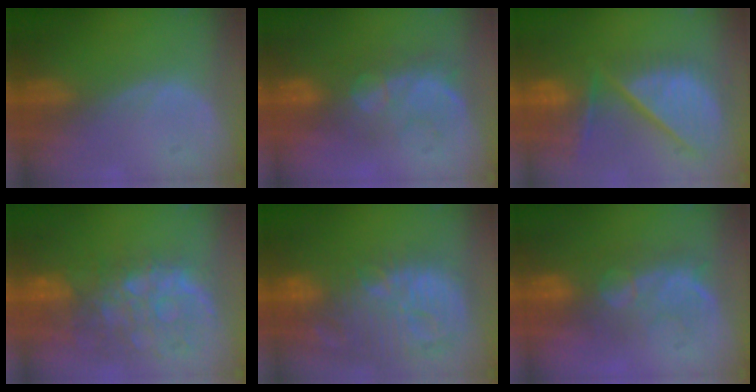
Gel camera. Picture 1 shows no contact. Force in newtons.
{"total": 8.2, "press": 7.6, "slide": 2.9}
{"total": 13.2, "press": 11.0, "slide": 7.3}
{"total": 11.2, "press": 9.8, "slide": 5.5}
{"total": 14.4, "press": 12.5, "slide": 7.2}
{"total": 7.9, "press": 7.8, "slide": 1.3}